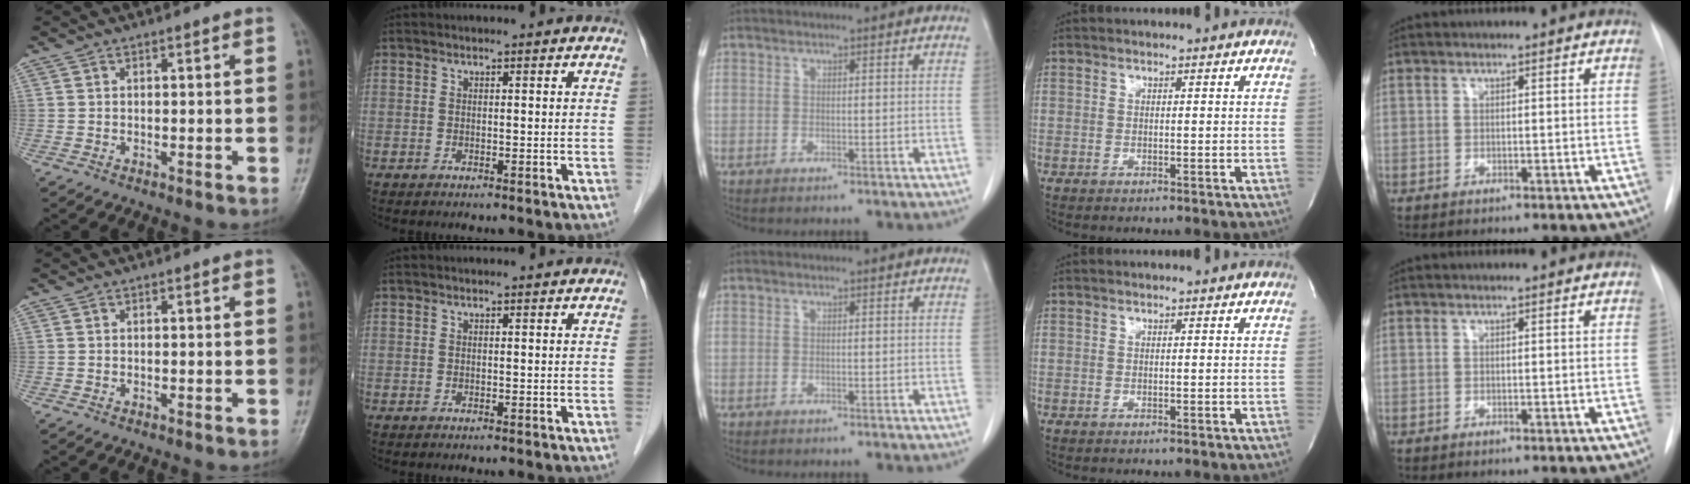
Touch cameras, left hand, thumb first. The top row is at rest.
{}